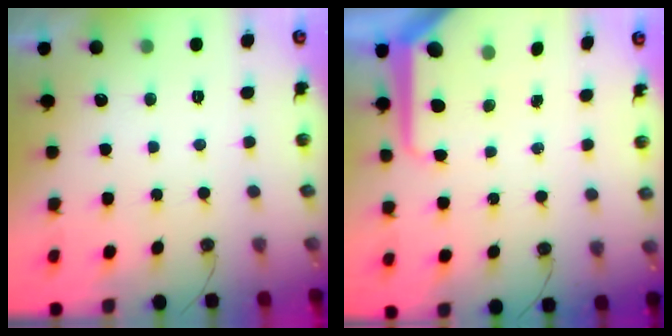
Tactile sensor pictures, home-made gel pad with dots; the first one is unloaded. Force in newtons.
{"total": 10.9, "press": 10.9, "slide": 1.3}